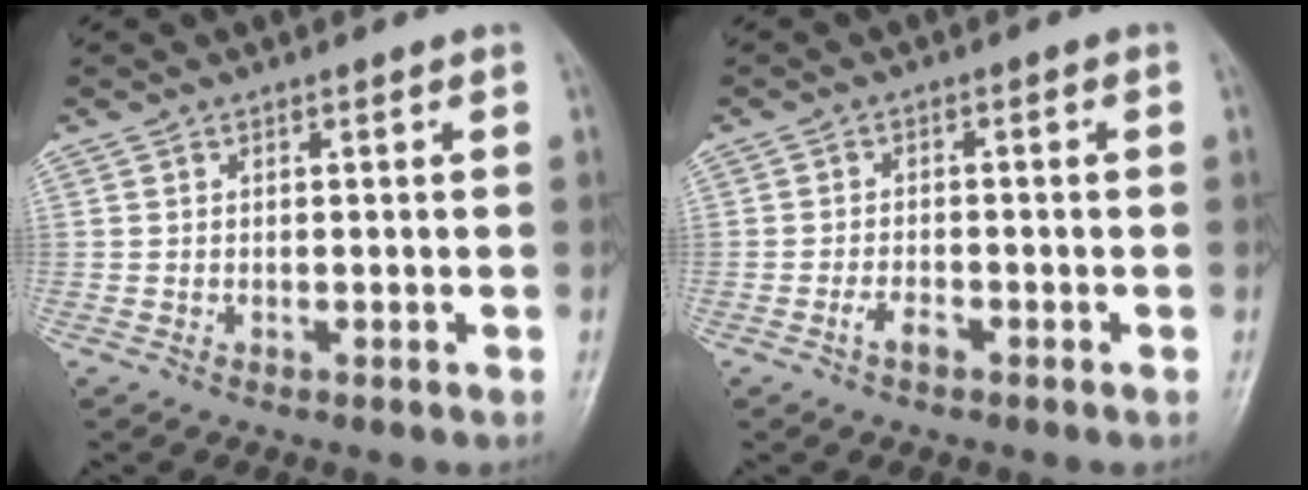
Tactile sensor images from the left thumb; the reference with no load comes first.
{"total": 2.5, "force": [-1.6, 1.2, 1.5], "torque": [-0.029, 0.011, -0.031]}